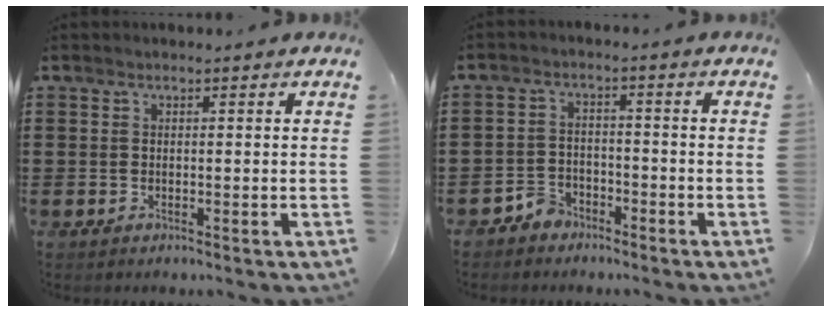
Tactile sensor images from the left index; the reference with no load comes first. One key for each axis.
{"total": 3.4, "fx": -3.1, "fy": 1.4, "fz": 0.2, "tx": -0.011, "ty": 0.007, "tz": -0.065}